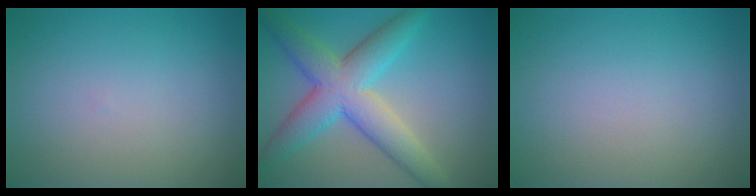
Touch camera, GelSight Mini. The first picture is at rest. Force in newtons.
{"total": 7.3, "press": 7.3, "slide": 0.3}
{"total": 0.0}